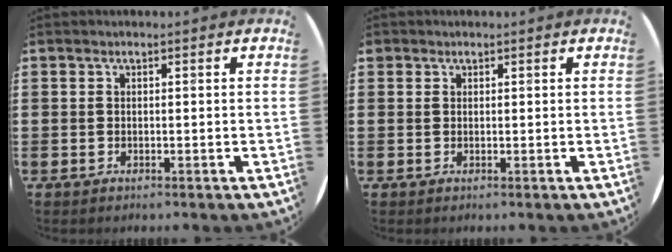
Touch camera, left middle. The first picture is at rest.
{"total": 0.6, "force": [0.5, 0.4, -0.1], "torque": [0.002, 0.003, 0.009]}